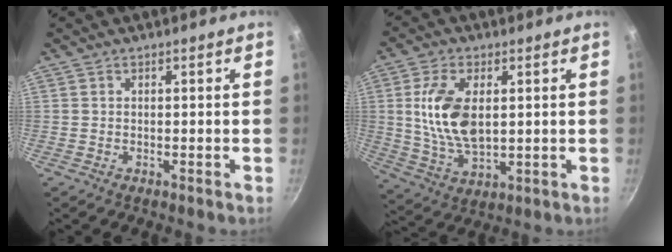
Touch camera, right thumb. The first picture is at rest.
{"total": 12.6, "force": [1.9, 6.7, 10.5], "torque": [-0.205, -0.011, 0.044]}